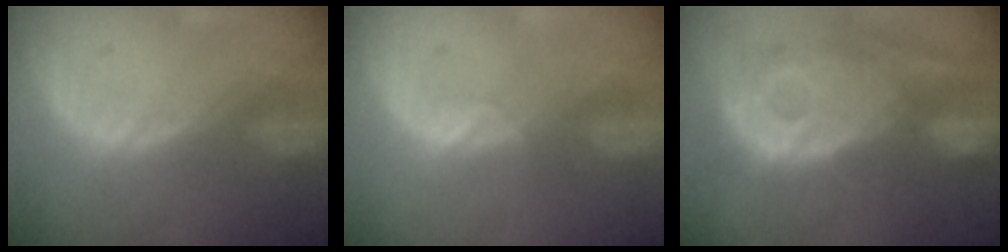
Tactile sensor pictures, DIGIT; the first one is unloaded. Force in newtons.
{"total": 1.1, "press": 1.1, "slide": 0.2}
{"total": 13.0, "press": 11.3, "slide": 6.4}